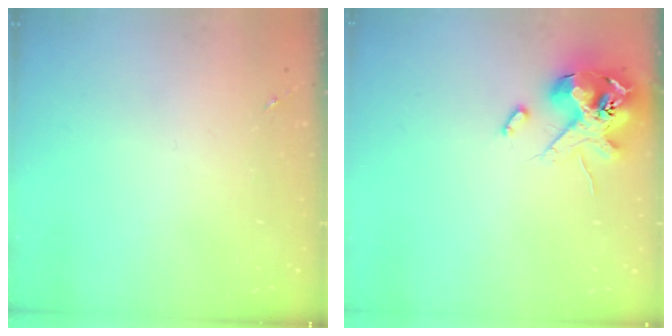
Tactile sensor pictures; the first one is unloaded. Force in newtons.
{"total": 14.7, "press": 14.5, "slide": 2.1}